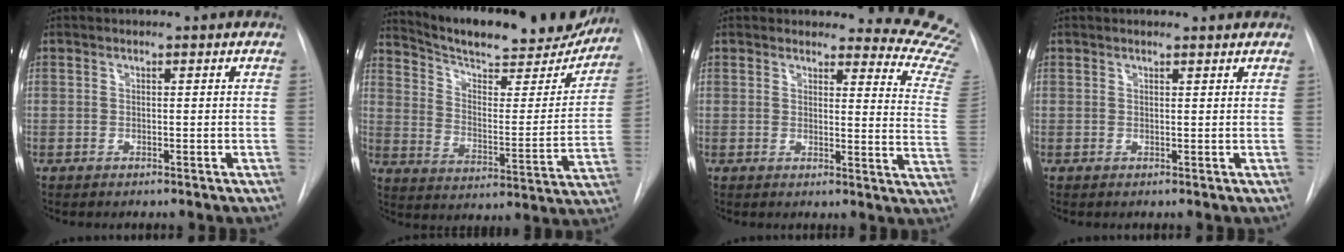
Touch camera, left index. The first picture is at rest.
{"total": 24.2, "force": [21.6, 4.9, 9.8], "torque": [-0.145, -0.037, 0.294]}
{"total": 13.3, "force": [13.1, 1.8, 0.5], "torque": [0.041, -0.153, 0.095]}
{"total": 0.8, "force": [0.8, 0.0, 0.2], "torque": [-0.010, 0.001, 0.009]}